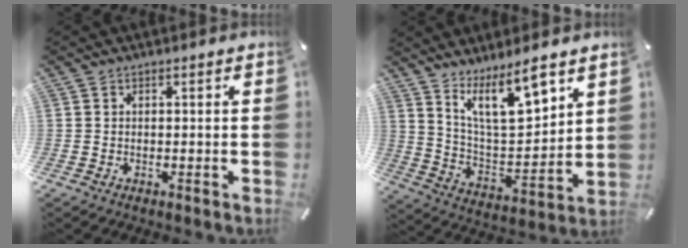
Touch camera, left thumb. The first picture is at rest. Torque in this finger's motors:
{"motor_torque": [0.53, 0.43, 1.54, -1.23, 0.40]}